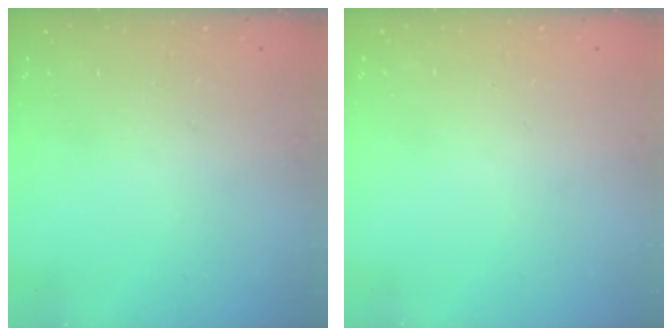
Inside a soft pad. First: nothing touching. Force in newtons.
{"total": 0.0}